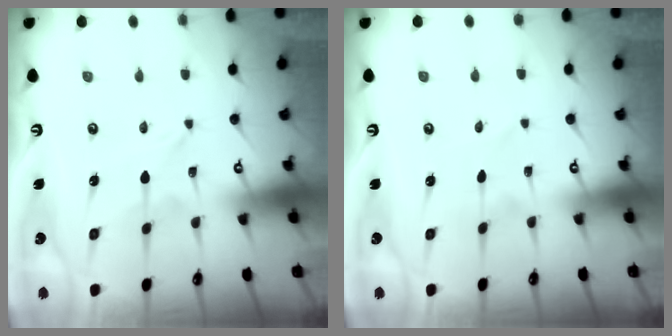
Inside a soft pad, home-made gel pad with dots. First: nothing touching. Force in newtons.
{"total": 1.7, "press": 1.6, "slide": 0.3}